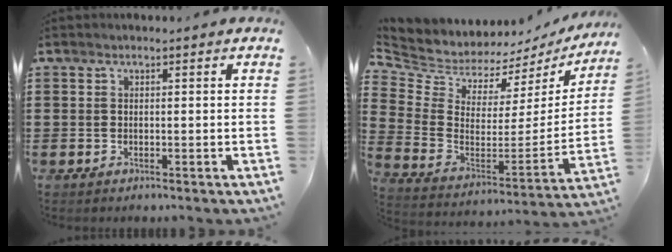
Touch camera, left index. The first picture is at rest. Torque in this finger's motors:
{"motor_torque": [1.11, -1.03, 0.17, 0.02]}